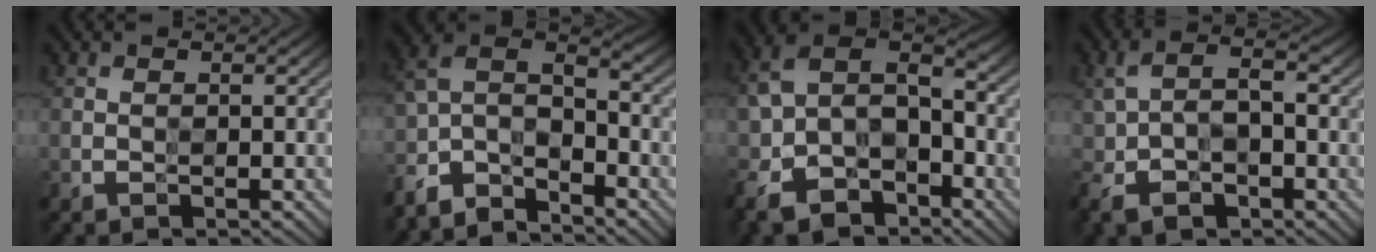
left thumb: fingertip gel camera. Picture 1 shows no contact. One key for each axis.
{"total": 8.5, "fx": -7.2, "fy": 2.9, "fz": 3.6, "tx": -0.071, "ty": 0.001, "tz": -0.158}
{"total": 13.3, "fx": -6.8, "fy": 8.8, "fz": 7.3, "tx": -0.187, "ty": -0.041, "tz": -0.120}
{"total": 6.8, "fx": -2.3, "fy": 4.3, "fz": 4.7, "tx": -0.106, "ty": -0.001, "tz": -0.044}